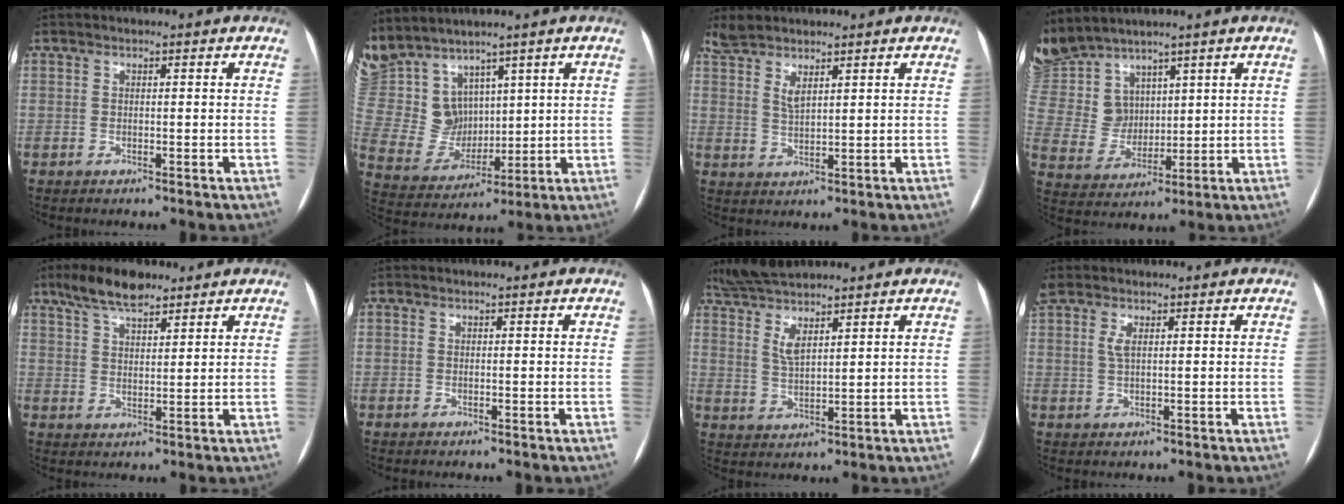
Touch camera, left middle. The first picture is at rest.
{"total": 12.0, "force": [8.7, 7.4, 3.6], "torque": [-0.107, 0.027, 0.197]}
{"total": 5.1, "force": [4.0, 1.1, 2.9], "torque": [-0.072, 0.004, 0.084]}
{"total": 12.2, "force": [9.9, 6.8, 2.3], "torque": [-0.076, 0.020, 0.217]}
{"total": 7.5, "force": [5.7, 2.4, 4.3], "torque": [-0.082, 0.014, 0.102]}
{"total": 0.0}
{"total": 8.6, "force": [7.1, 1.2, 4.7], "torque": [-0.100, 0.007, 0.136]}
{"total": 2.6, "force": [1.3, 0.8, 2.1], "torque": [-0.063, 0.010, 0.034]}